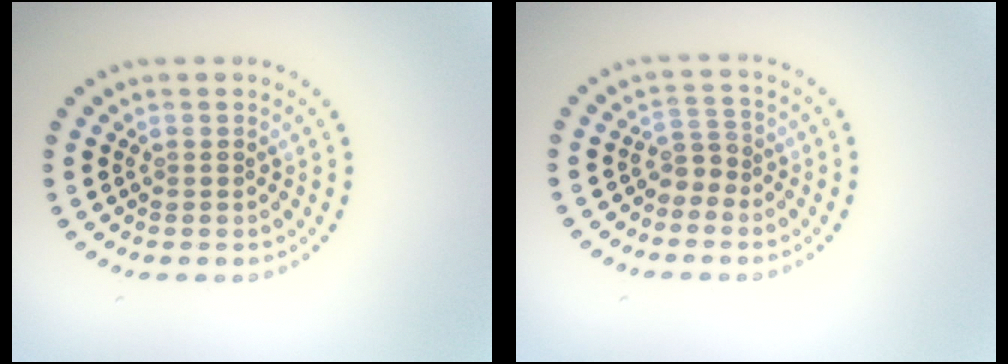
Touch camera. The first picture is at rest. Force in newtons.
{"total": 2.0, "press": 1.3, "slide": 1.5}